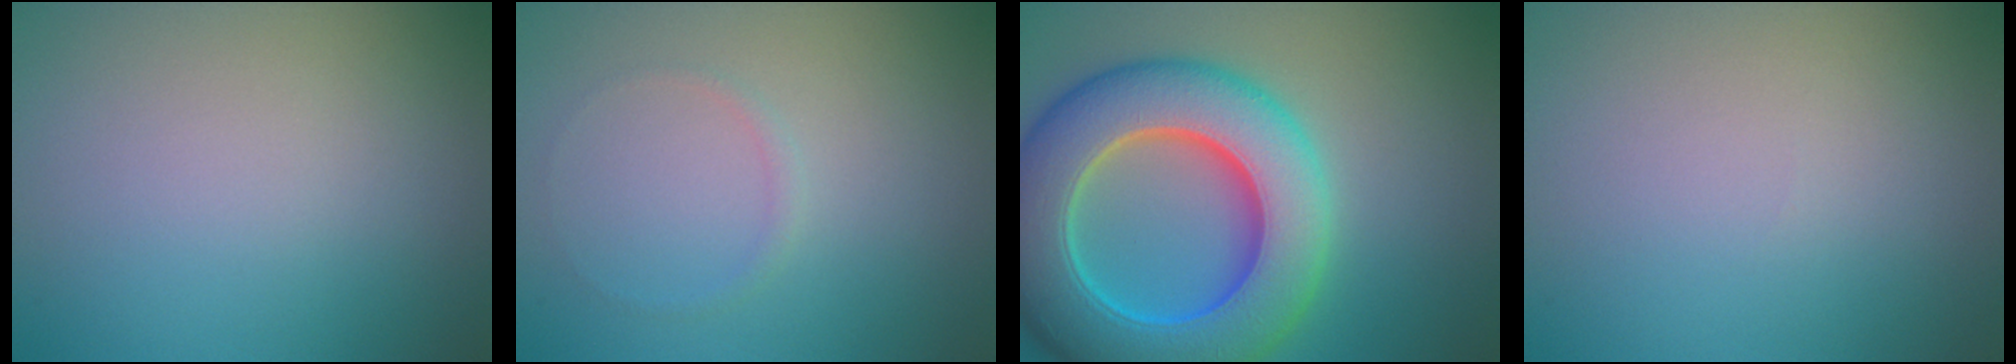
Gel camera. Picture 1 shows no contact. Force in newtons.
{"total": 0.7, "press": 0.7, "slide": 0.1}
{"total": 12.6, "press": 12.6, "slide": 0.3}
{"total": 0.0}